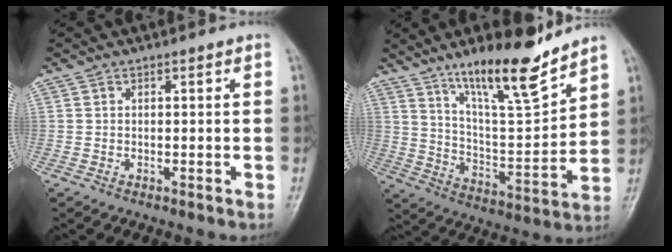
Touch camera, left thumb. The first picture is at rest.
{"total": 16.4, "force": [12.0, 3.3, 10.7], "torque": [-0.156, -0.079, 0.212]}